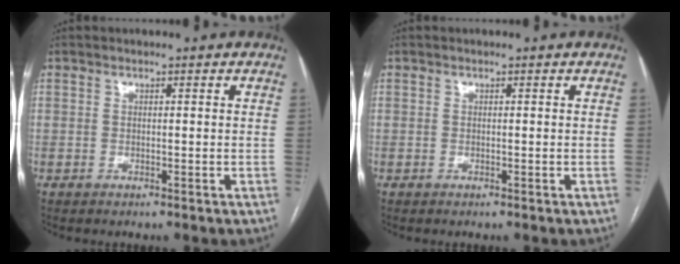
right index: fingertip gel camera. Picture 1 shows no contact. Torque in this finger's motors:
{"motor_torque": [0.00, 0.00, 0.00, 0.01]}